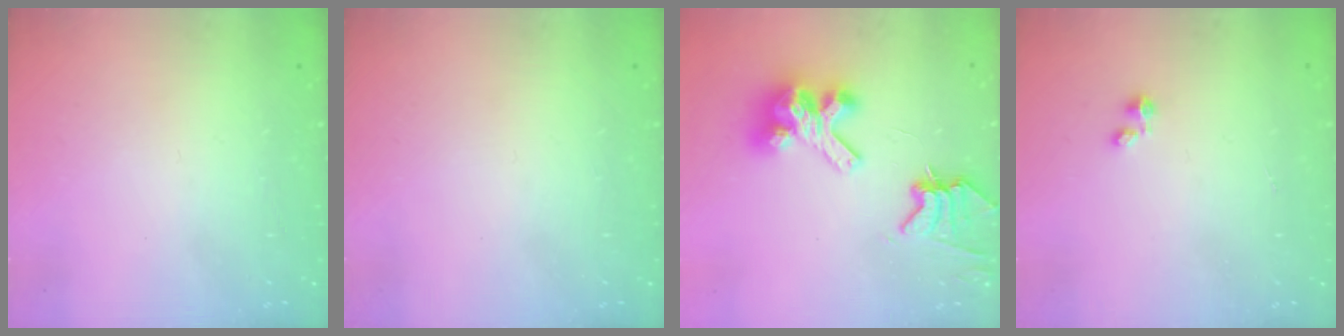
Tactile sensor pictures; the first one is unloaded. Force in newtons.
{"total": 0.0}
{"total": 10.4, "press": 10.3, "slide": 1.0}
{"total": 0.0}